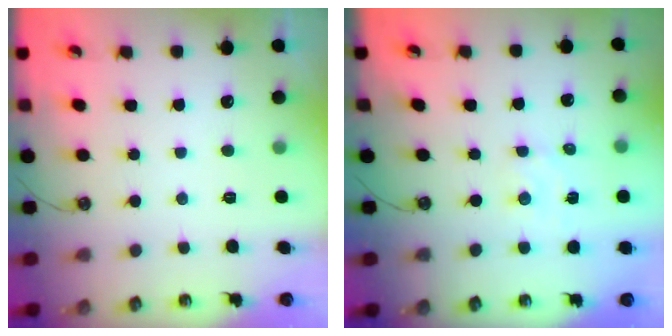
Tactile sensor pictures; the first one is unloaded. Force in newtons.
{"total": 2.0, "press": 2.0, "slide": 0.4}